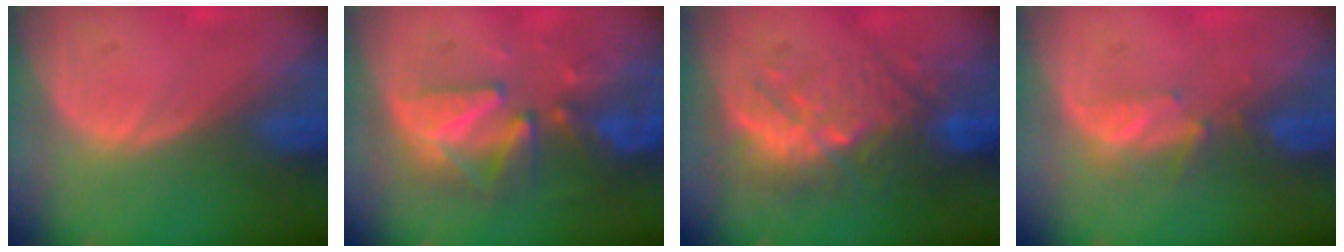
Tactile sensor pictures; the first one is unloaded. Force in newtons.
{"total": 9.2, "press": 8.5, "slide": 3.4}
{"total": 9.1, "press": 9.0, "slide": 1.6}
{"total": 2.7, "press": 2.6, "slide": 0.8}